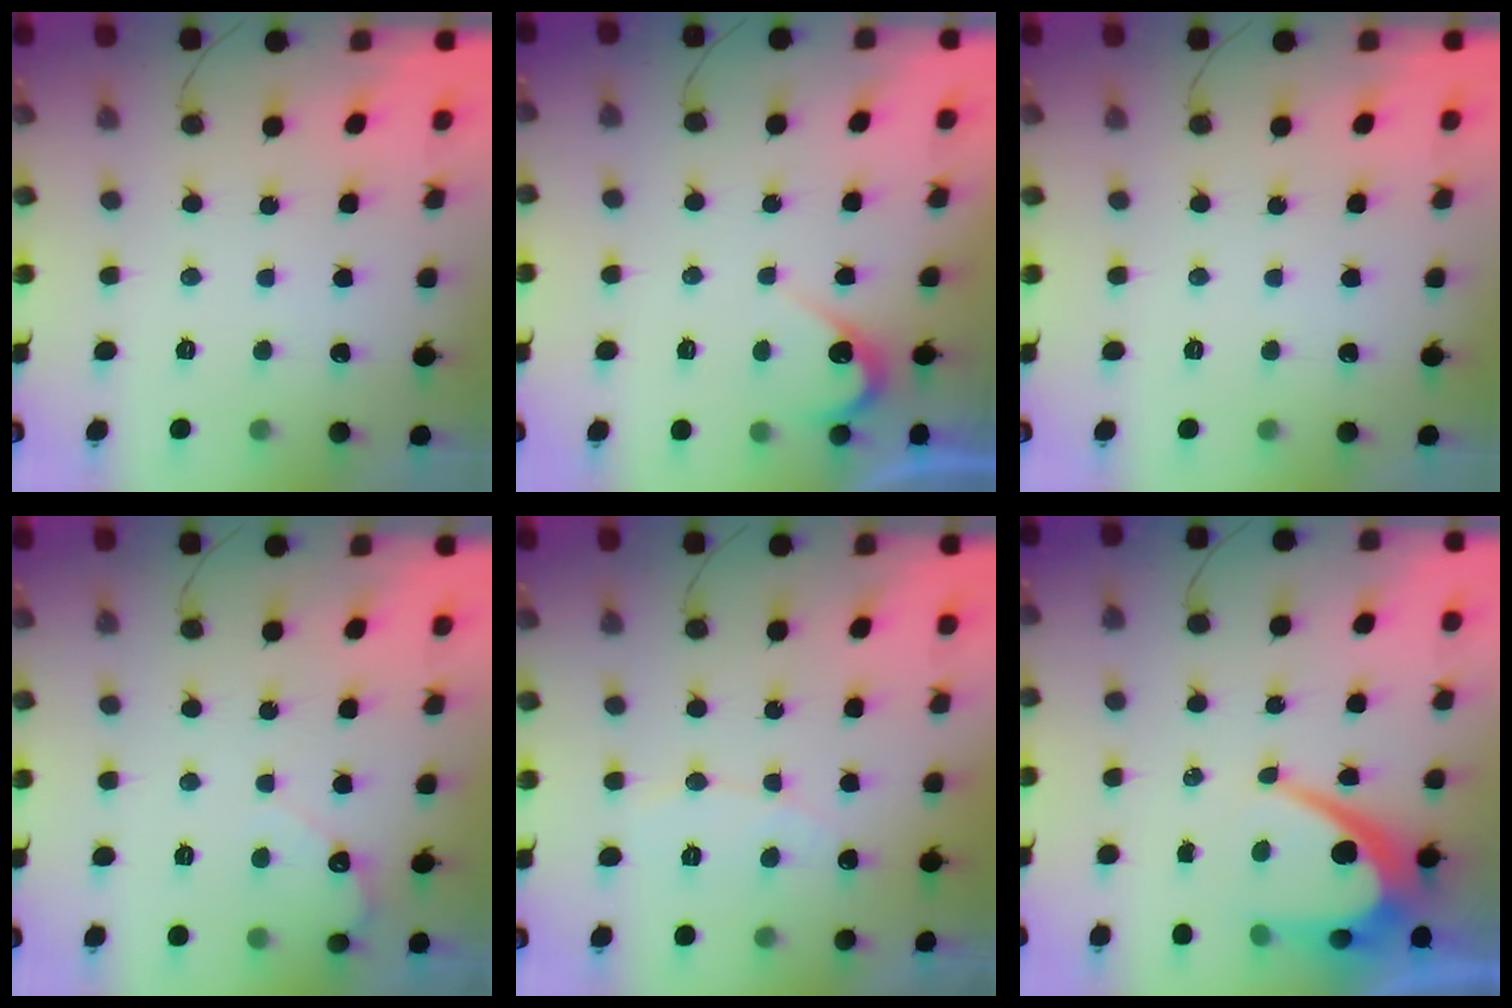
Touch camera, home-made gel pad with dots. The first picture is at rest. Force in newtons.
{"total": 4.3, "press": 4.3, "slide": 0.3}
{"total": 0.0}
{"total": 2.7, "press": 2.7, "slide": 0.2}
{"total": 5.1, "press": 5.1, "slide": 0.4}
{"total": 10.1, "press": 10.1, "slide": 0.6}